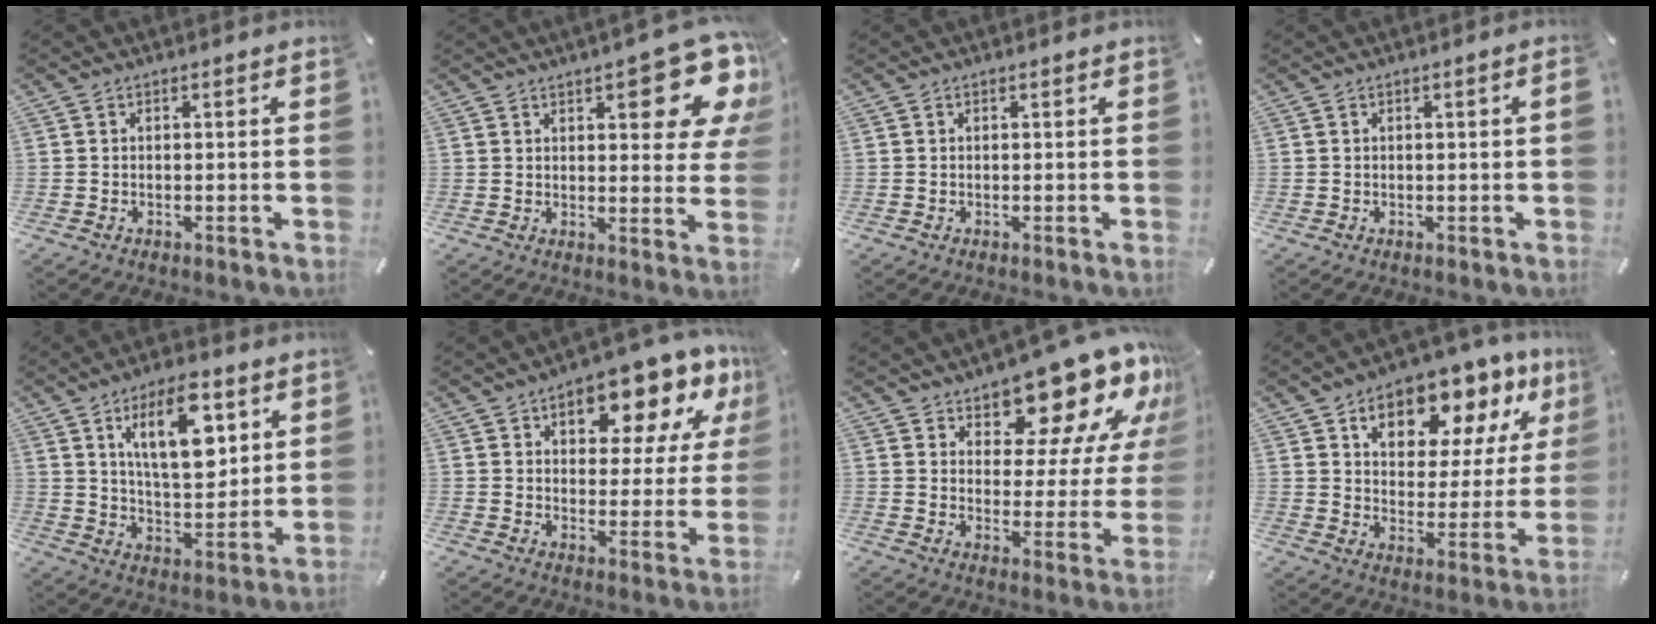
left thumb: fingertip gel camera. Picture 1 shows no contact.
{"total": 15.5, "force": [8.5, 5.9, 11.5], "torque": [-0.132, -0.061, 0.138]}
{"total": 0.0}
{"total": 1.1, "force": [0.0, 0.0, 1.1], "torque": [-0.018, -0.004, 0.000]}
{"total": 15.7, "force": [7.2, 7.5, 11.8], "torque": [-0.193, -0.019, 0.118]}
{"total": 15.3, "force": [9.9, 7.4, 9.0], "torque": [-0.119, -0.060, 0.163]}
{"total": 16.9, "force": [13.3, 7.5, 7.2], "torque": [-0.098, -0.109, 0.224]}
{"total": 14.0, "force": [9.7, 7.8, 6.5], "torque": [-0.098, -0.069, 0.165]}